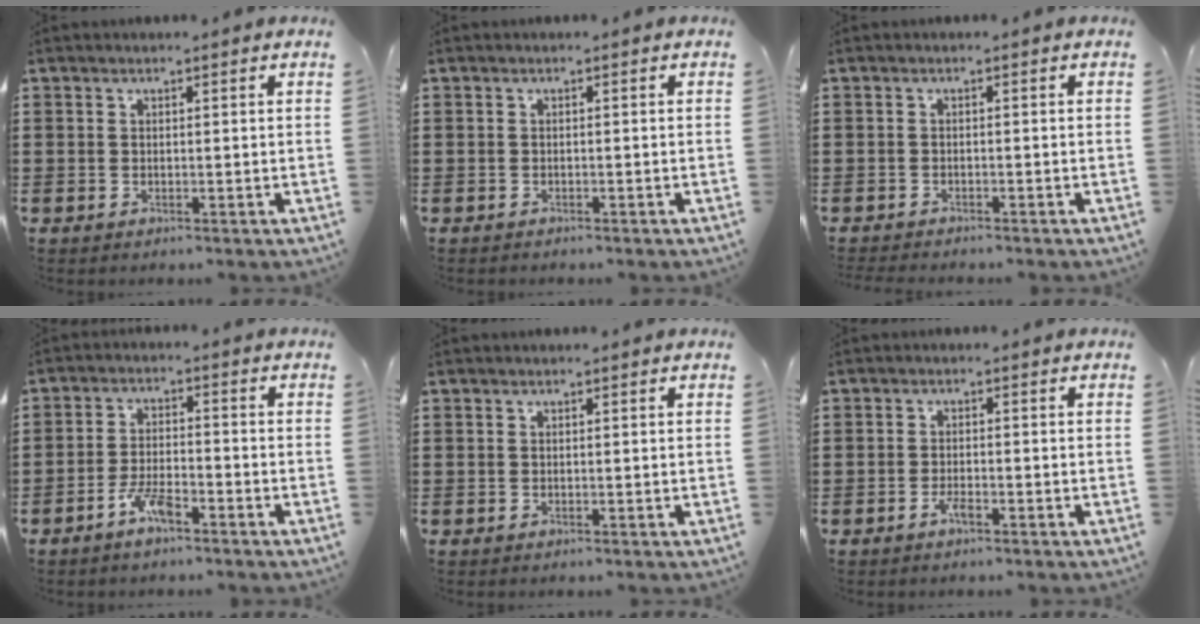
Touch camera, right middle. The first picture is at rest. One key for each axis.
{"total": 0.6, "fx": -0.5, "fy": 0.2, "fz": -0.1, "tx": 0.000, "ty": 0.002, "tz": -0.012}
{"total": 1.0, "fx": -1.0, "fy": 0.0, "fz": 0.1, "tx": -0.004, "ty": -0.001, "tz": -0.020}
{"total": 4.7, "fx": -3.4, "fy": 1.2, "fz": 3.0, "tx": -0.069, "ty": 0.003, "tz": -0.068}
{"total": 0.0}
{"total": 1.9, "fx": -1.3, "fy": 0.6, "fz": 1.3, "tx": -0.032, "ty": -0.003, "tz": -0.027}